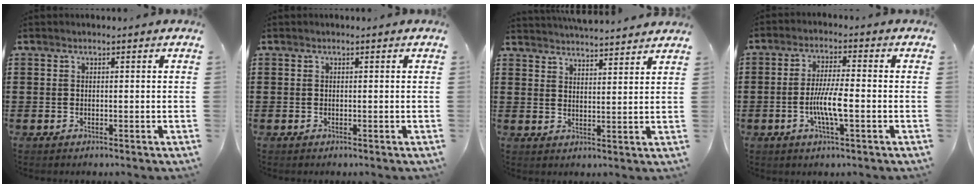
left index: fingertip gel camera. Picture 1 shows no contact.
{"total": 0.0}
{"total": 3.7, "force": [3.7, -0.3, -0.1], "torque": [-0.012, -0.021, 0.067]}
{"total": 6.3, "force": [-1.5, 1.0, 6.1], "torque": [-0.116, -0.001, -0.032]}